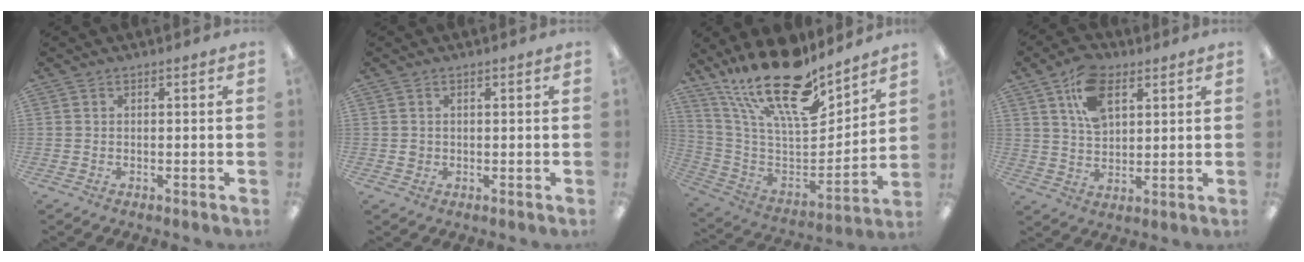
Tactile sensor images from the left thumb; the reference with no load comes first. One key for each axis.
{"total": 1.2, "fx": 0.2, "fy": 1.2, "fz": 0.2, "tx": -0.007, "ty": 0.006, "tz": 0.002}
{"total": 23.9, "fx": 17.3, "fy": 8.5, "fz": 14.1, "tx": -0.255, "ty": -0.114, "tz": 0.302}
{"total": 11.4, "fx": 5.4, "fy": 6.8, "fz": 7.3, "tx": -0.131, "ty": 0.000, "tz": 0.101}